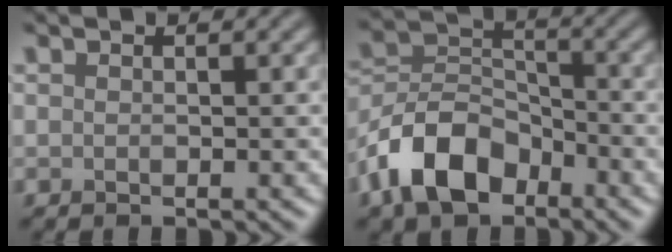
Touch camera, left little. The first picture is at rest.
{"total": 7.7, "force": [-4.4, 4.6, 4.2], "torque": [-0.080, 0.005, -0.097]}